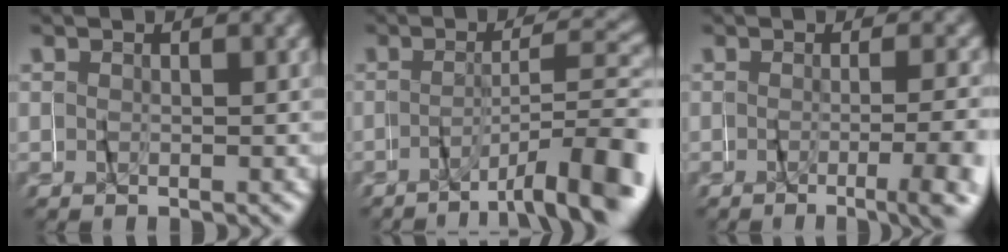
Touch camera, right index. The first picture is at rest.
{"total": 7.2, "force": [-5.4, -0.1, 4.7], "torque": [-0.078, -0.006, -0.084]}
{"total": 4.6, "force": [-2.8, -0.6, 3.6], "torque": [-0.038, -0.008, -0.041]}